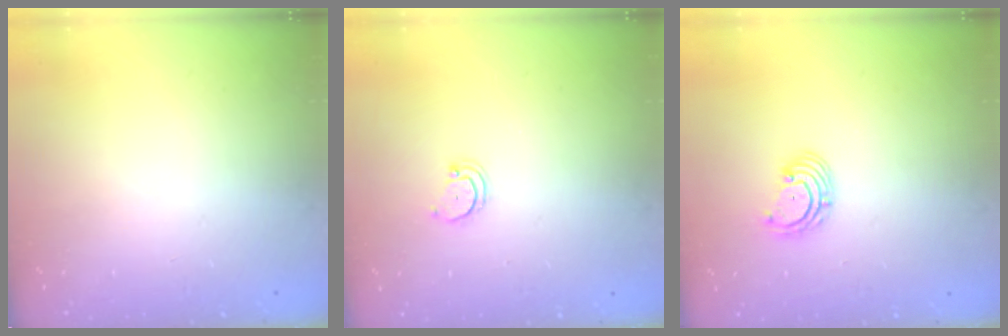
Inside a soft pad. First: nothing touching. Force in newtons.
{"total": 2.7, "press": 2.7, "slide": 0.3}
{"total": 2.9, "press": 2.9, "slide": 0.1}